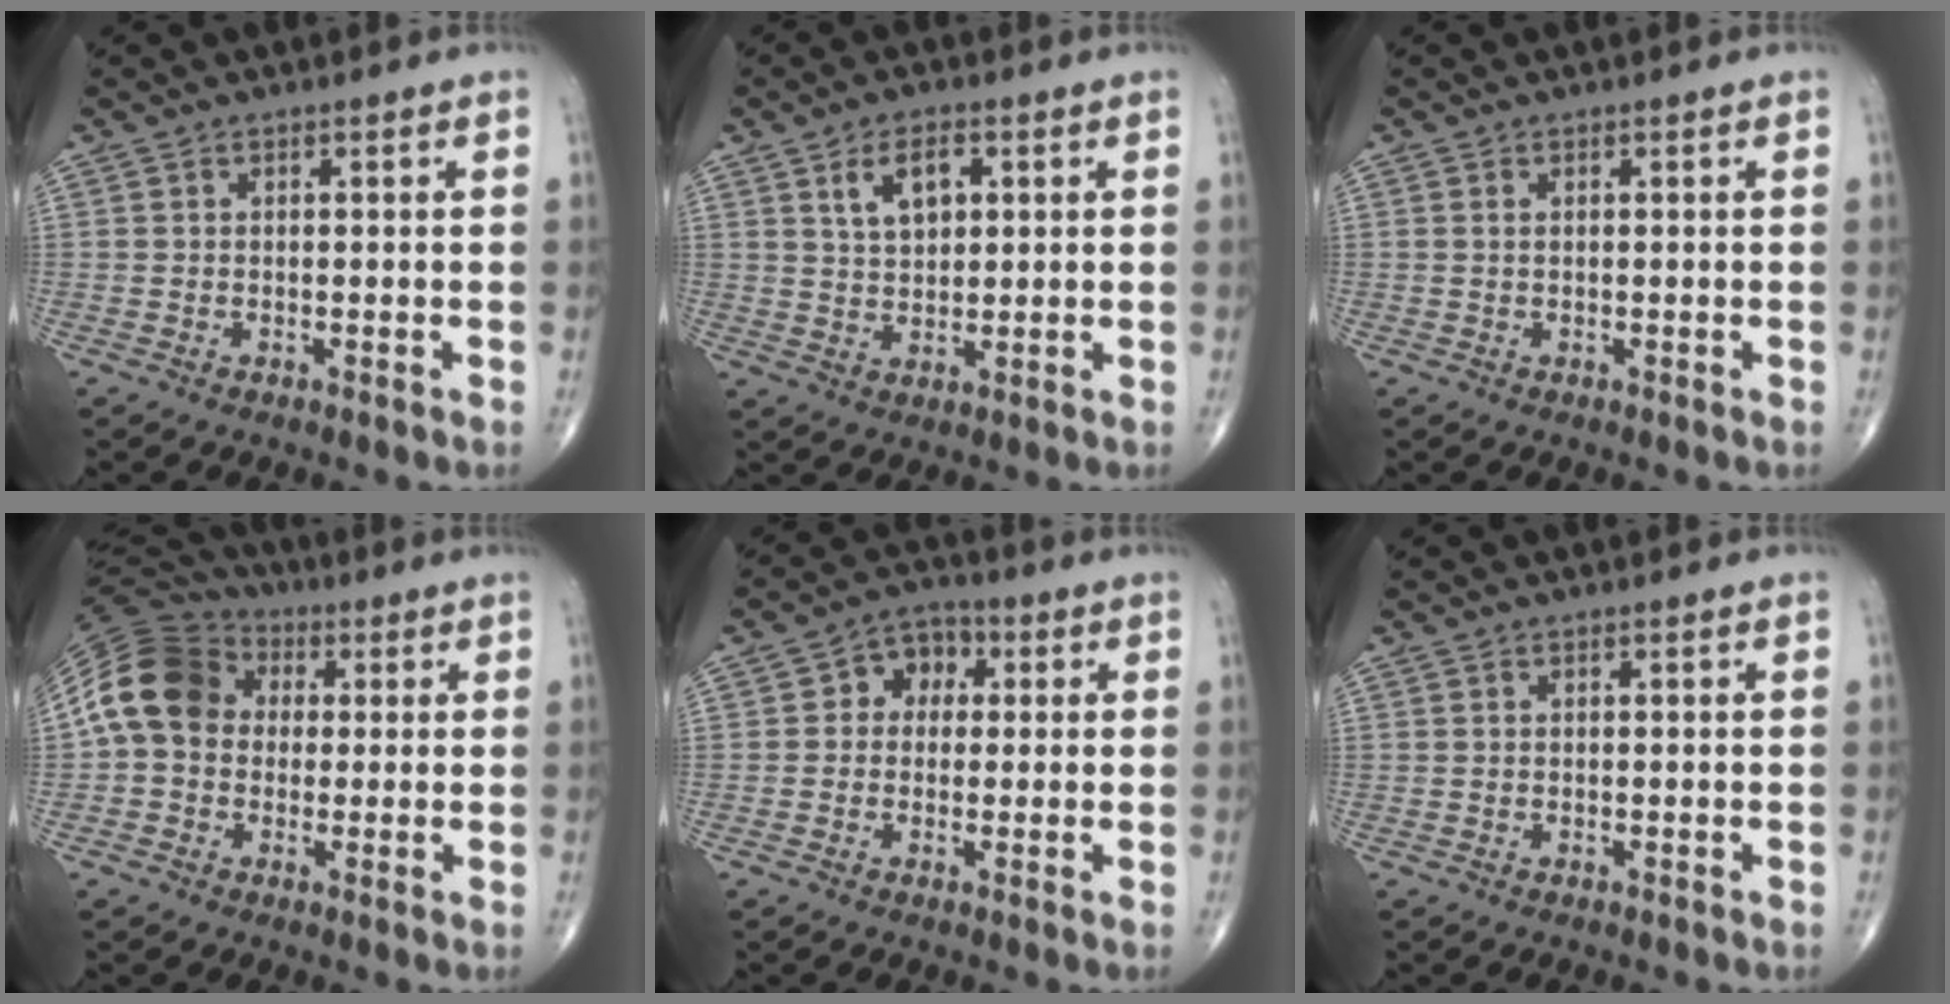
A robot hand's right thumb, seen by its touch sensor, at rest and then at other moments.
{"total": 6.3, "force": [2.4, 3.6, 4.5], "torque": [-0.064, -0.007, 0.046]}
{"total": 0.0}
{"total": 13.6, "force": [1.4, 10.9, 7.9], "torque": [-0.142, 0.035, 0.013]}
{"total": 6.1, "force": [0.9, 4.9, 3.5], "torque": [-0.022, 0.017, 0.004]}
{"total": 0.0}